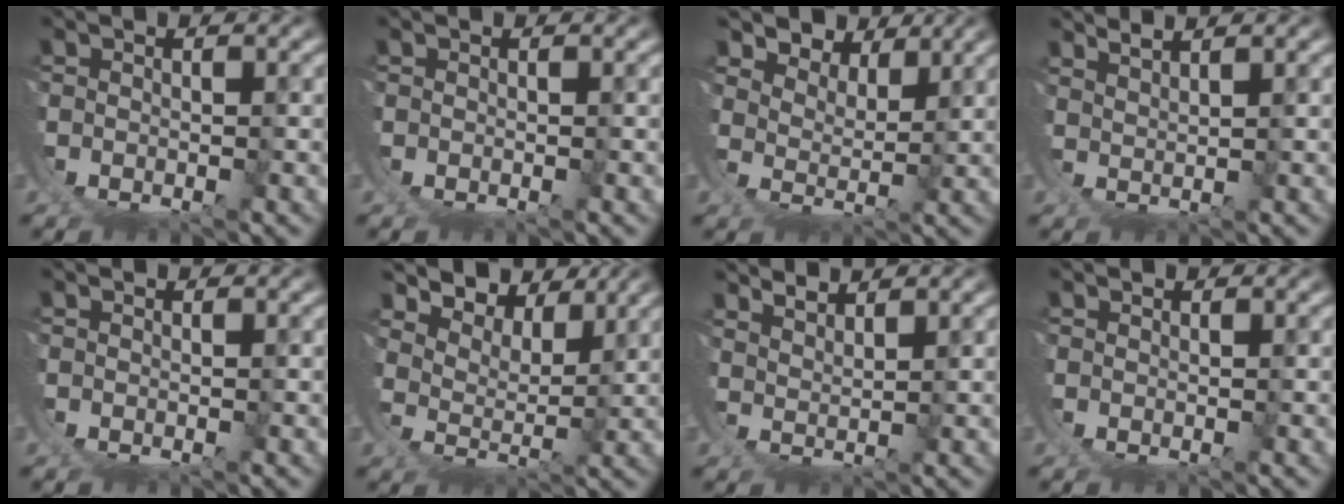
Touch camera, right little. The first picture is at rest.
{"total": 0.0}
{"total": 5.3, "force": [3.9, 2.0, 2.9], "torque": [-0.049, -0.009, 0.061]}
{"total": 2.3, "force": [2.1, -0.8, 0.5], "torque": [-0.007, -0.002, 0.042]}
{"total": 0.0}
{"total": 8.0, "force": [5.6, 3.6, 4.5], "torque": [-0.079, -0.001, 0.084]}
{"total": 2.3, "force": [2.1, -0.1, 0.8], "torque": [-0.015, -0.011, 0.044]}
{"total": 0.7, "force": [0.4, -0.5, -0.1], "torque": [0.005, -0.001, 0.012]}